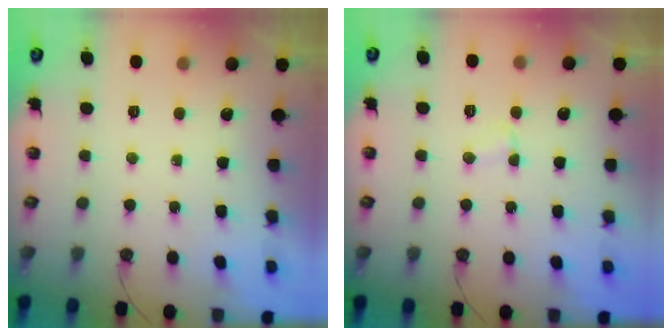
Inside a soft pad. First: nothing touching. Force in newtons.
{"total": 2.6, "press": 2.6, "slide": 0.2}